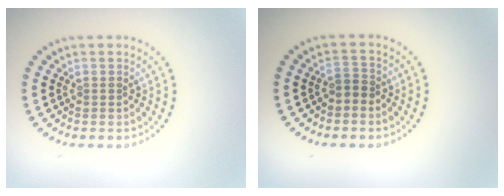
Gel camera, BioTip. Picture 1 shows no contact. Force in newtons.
{"total": 1.3, "press": 1.0, "slide": 0.8}